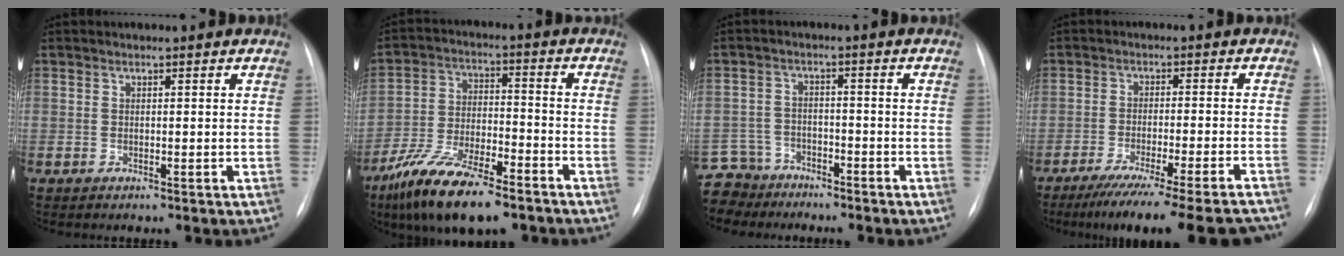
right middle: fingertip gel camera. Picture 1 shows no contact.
{"total": 14.2, "force": [-10.2, 3.9, 9.1], "torque": [-0.173, -0.012, -0.181]}
{"total": 7.5, "force": [-6.5, 3.6, -0.4], "torque": [0.005, 0.005, -0.120]}
{"total": 19.0, "force": [-16.7, -0.5, 9.1], "torque": [-0.089, -0.040, -0.234]}